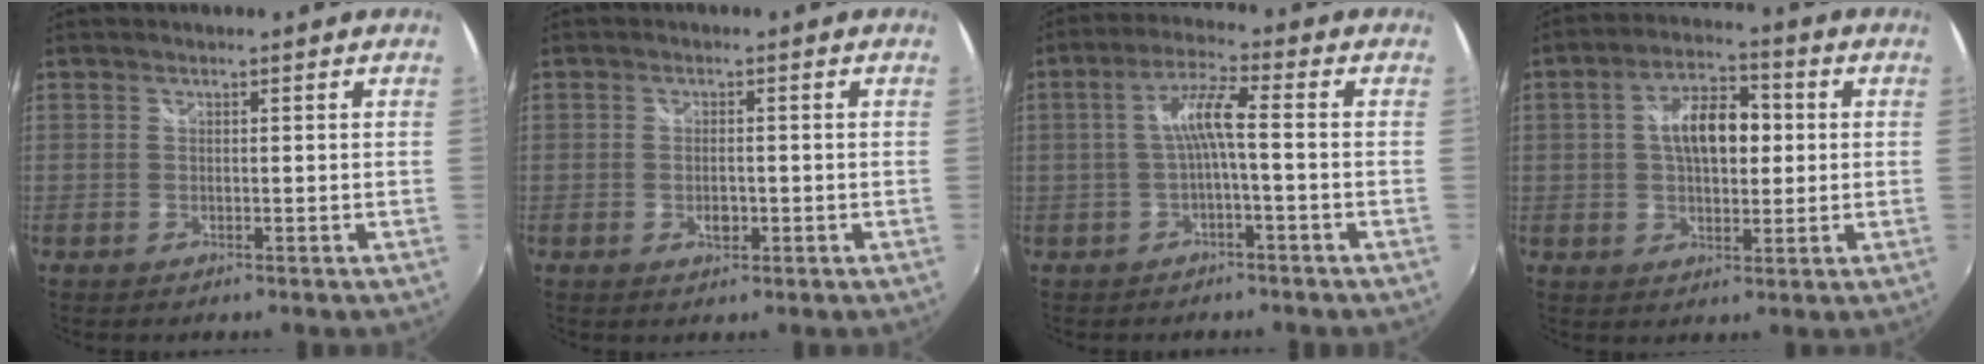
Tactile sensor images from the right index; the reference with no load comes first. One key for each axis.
{"total": 2.6, "fx": -0.8, "fy": 1.4, "fz": 2.1, "tx": -0.036, "ty": -0.003, "tz": -0.012}
{"total": 5.7, "fx": -1.1, "fy": 0.2, "fz": 5.5, "tx": -0.120, "ty": 0.012, "tz": -0.019}
{"total": 9.9, "fx": 1.1, "fy": 5.3, "fz": 8.3, "tx": -0.142, "ty": 0.021, "tz": 0.017}